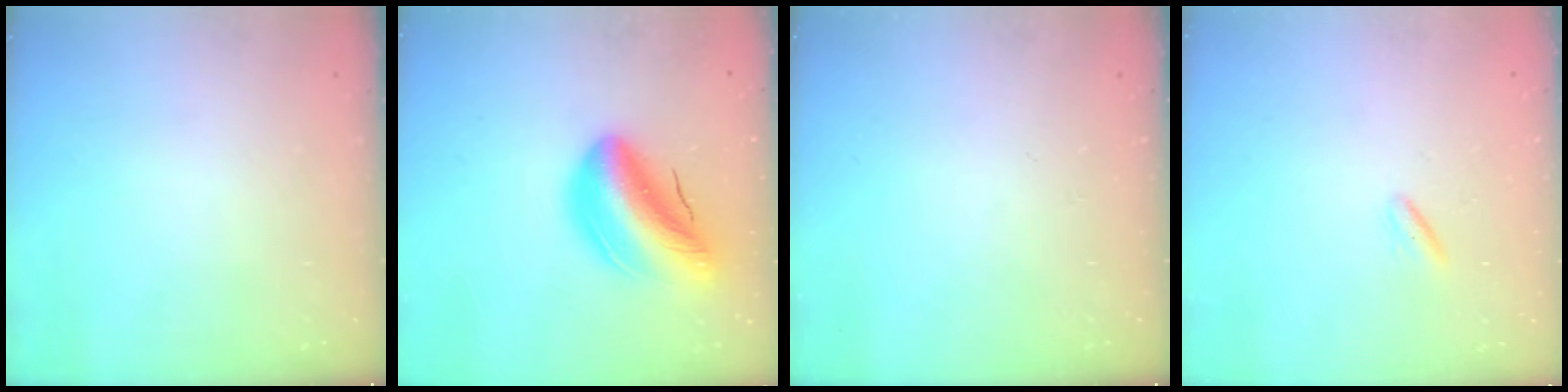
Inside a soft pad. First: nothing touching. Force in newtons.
{"total": 14.8, "press": 14.2, "slide": 4.0}
{"total": 0.0}
{"total": 2.1, "press": 2.0, "slide": 0.8}